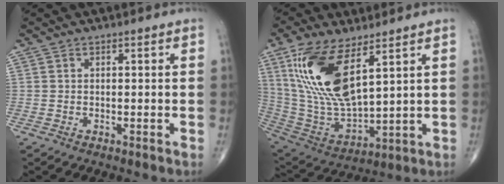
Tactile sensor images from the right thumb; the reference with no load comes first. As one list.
[{"total": 19.1, "force": [8.1, 7.8, 15.5], "torque": [-0.310, -0.036, 0.172]}]